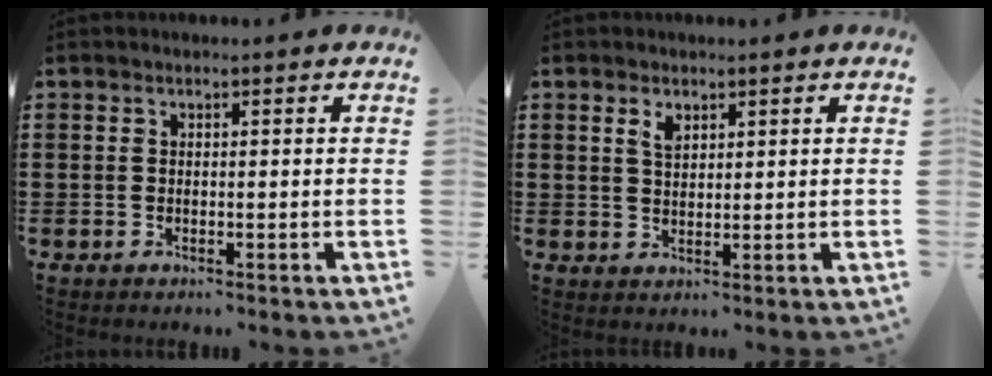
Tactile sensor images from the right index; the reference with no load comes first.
{"total": 2.2, "force": [1.4, 1.1, 1.2], "torque": [-0.029, 0.004, 0.025]}